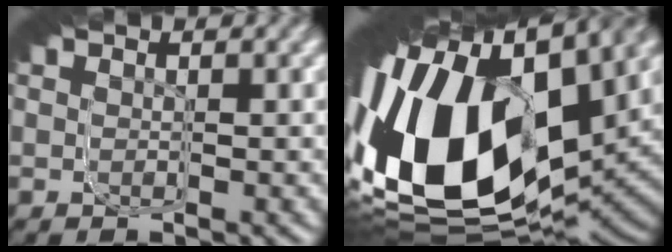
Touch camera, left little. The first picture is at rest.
{"total": 28.0, "force": [-2.0, 16.3, 22.6], "torque": [-0.339, 0.018, -0.049]}